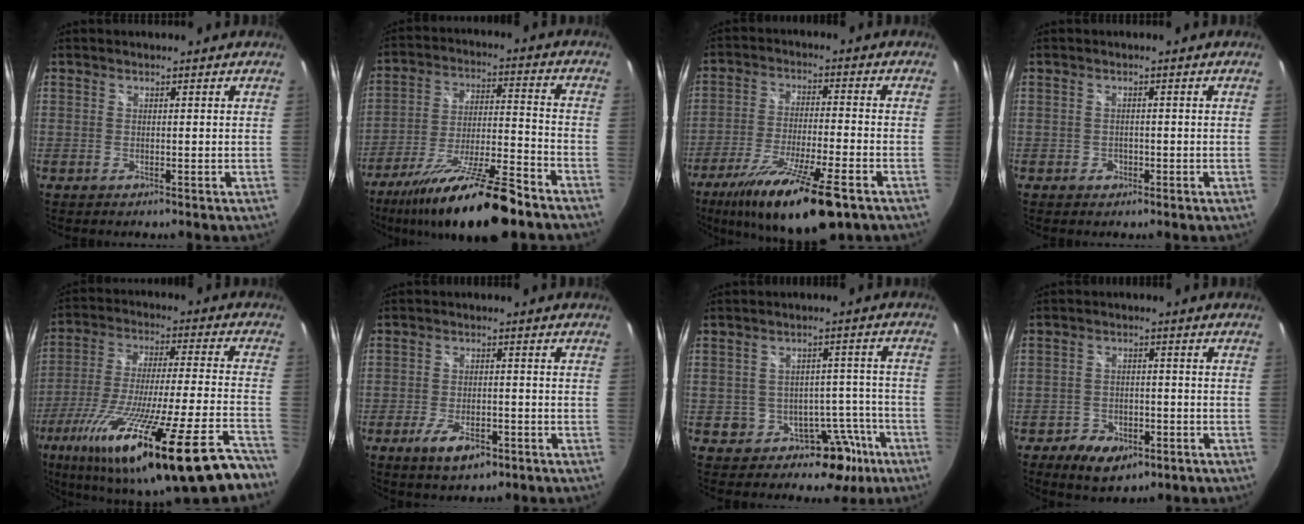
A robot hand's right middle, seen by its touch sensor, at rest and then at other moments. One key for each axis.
{"total": 19.6, "fx": -15.1, "fy": 2.4, "fz": 12.3, "tx": -0.232, "ty": -0.030, "tz": -0.251}
{"total": 17.1, "fx": -11.0, "fy": 3.2, "fz": 12.6, "tx": -0.238, "ty": -0.040, "tz": -0.187}
{"total": 1.7, "fx": -0.8, "fy": 1.4, "fz": 0.3, "tx": -0.006, "ty": 0.000, "tz": -0.010}
{"total": 34.5, "fx": -24.8, "fy": 3.0, "fz": 23.8, "tx": -0.393, "ty": -0.108, "tz": -0.383}
{"total": 7.1, "fx": -4.0, "fy": 3.1, "fz": 5.0, "tx": -0.108, "ty": -0.011, "tz": -0.064}
{"total": 9.9, "fx": -5.3, "fy": 7.2, "fz": 4.2, "tx": -0.047, "ty": 0.041, "tz": -0.047}
{"total": 8.8, "fx": -5.1, "fy": 5.3, "fz": 4.7, "tx": -0.112, "ty": -0.002, "tz": -0.070}